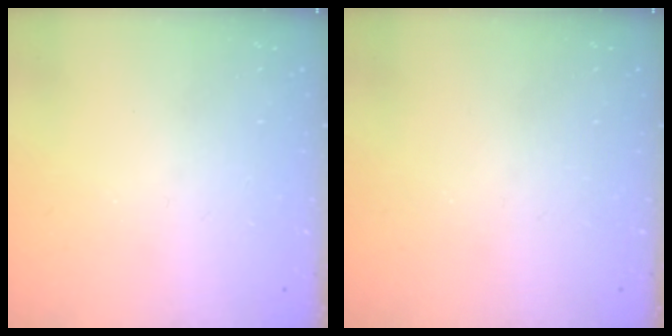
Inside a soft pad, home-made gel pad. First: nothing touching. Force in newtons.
{"total": 0.0}